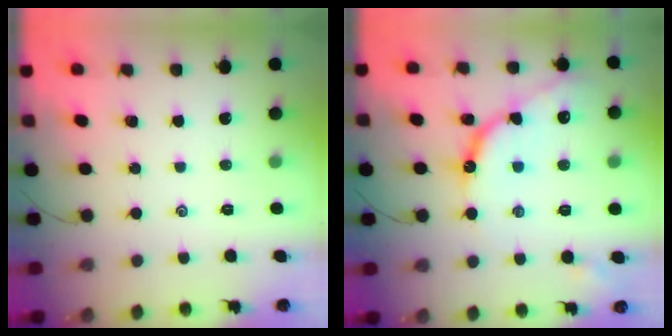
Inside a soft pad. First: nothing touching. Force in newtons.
{"total": 12.0, "press": 12.0, "slide": 1.0}